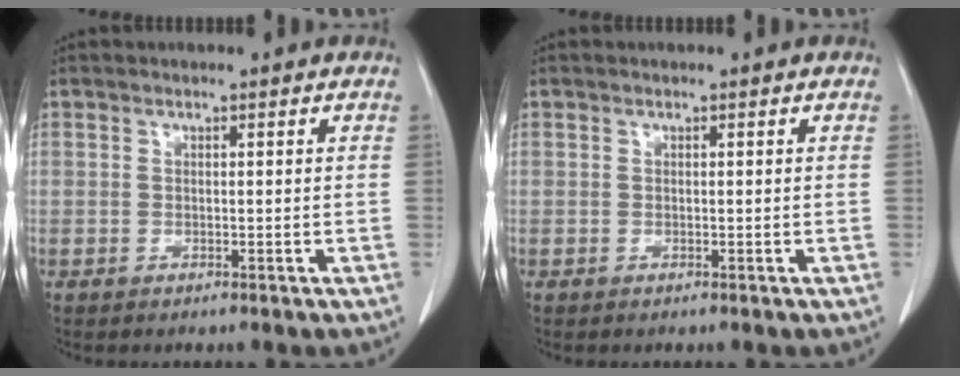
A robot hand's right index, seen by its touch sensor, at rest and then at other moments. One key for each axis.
{"total": 0.0}